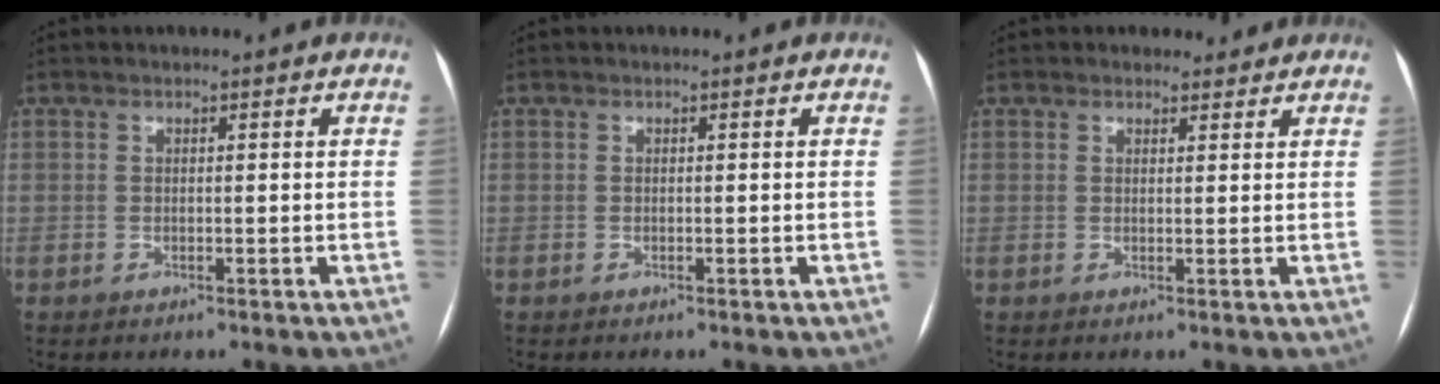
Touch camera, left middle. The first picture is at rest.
{"total": 0.0}
{"total": 2.3, "force": [1.9, 1.2, 0.1], "torque": [0.001, 0.008, 0.023]}